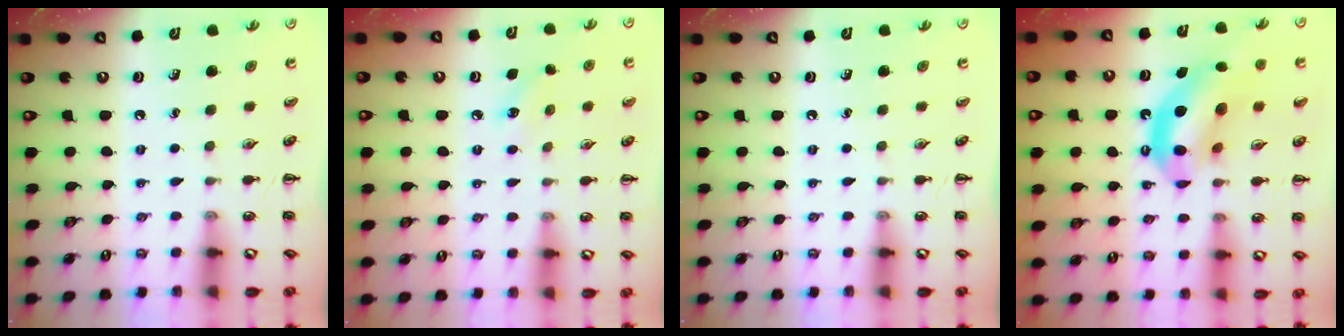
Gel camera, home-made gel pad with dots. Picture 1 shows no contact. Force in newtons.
{"total": 7.1, "press": 6.7, "slide": 2.1}
{"total": 0.0}
{"total": 14.4, "press": 13.8, "slide": 4.2}